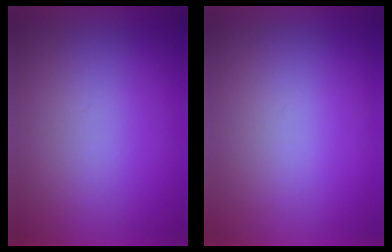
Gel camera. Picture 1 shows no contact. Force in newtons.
{"total": 1.0}